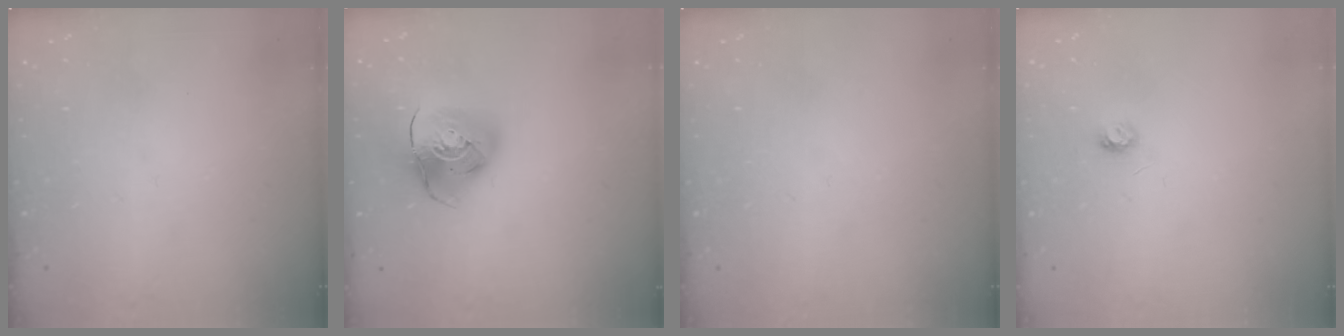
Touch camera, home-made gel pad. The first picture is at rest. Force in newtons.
{"total": 10.6, "press": 10.5, "slide": 1.2}
{"total": 0.0}
{"total": 3.4, "press": 3.4, "slide": 0.3}